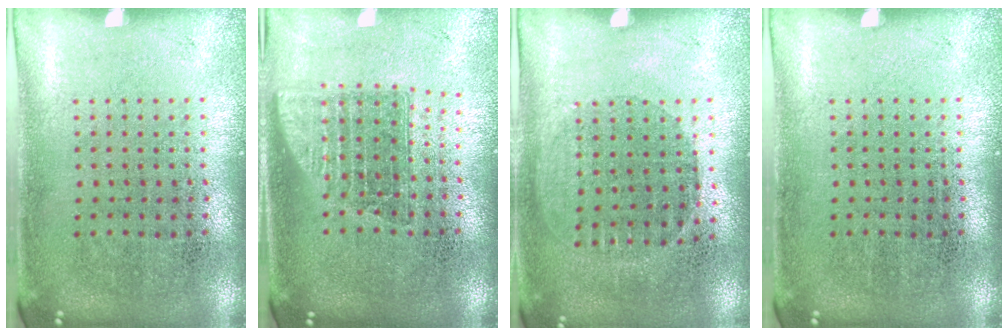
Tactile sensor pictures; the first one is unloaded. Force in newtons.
{"total": 1.5, "press": 1.2, "slide": 0.9}
{"total": 1.0, "press": 0.8, "slide": 0.5}
{"total": 0.0}